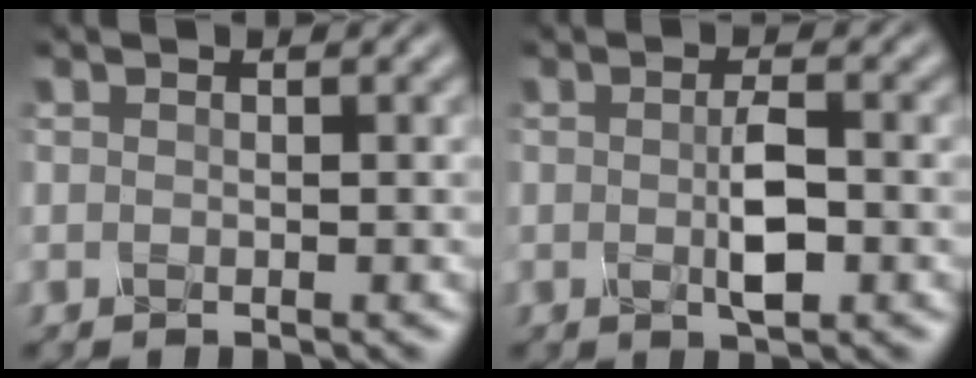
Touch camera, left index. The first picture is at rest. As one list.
[{"total": 2.3, "force": [-0.3, 0.3, 2.2], "torque": [-0.055, -0.002, 0.001]}]